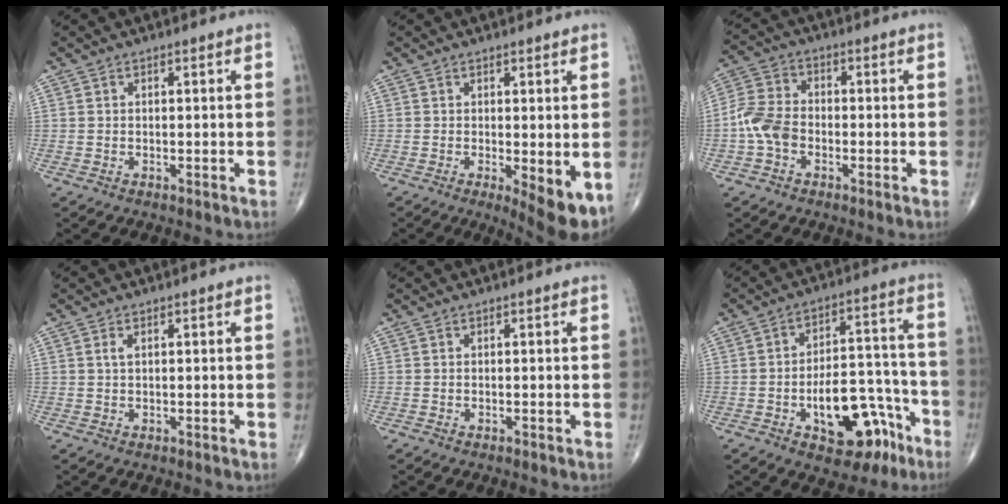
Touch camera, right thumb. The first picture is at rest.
{"total": 6.9, "force": [-1.3, 2.1, 6.4], "torque": [-0.086, -0.020, -0.014]}
{"total": 7.4, "force": [-2.2, 5.2, 4.8], "torque": [-0.095, 0.023, -0.055]}
{"total": 1.2, "force": [0.4, 0.5, 0.9], "torque": [-0.024, 0.006, 0.009]}
{"total": 0.0}
{"total": 16.3, "force": [-7.6, 8.4, 11.8], "torque": [-0.131, 0.064, -0.098]}